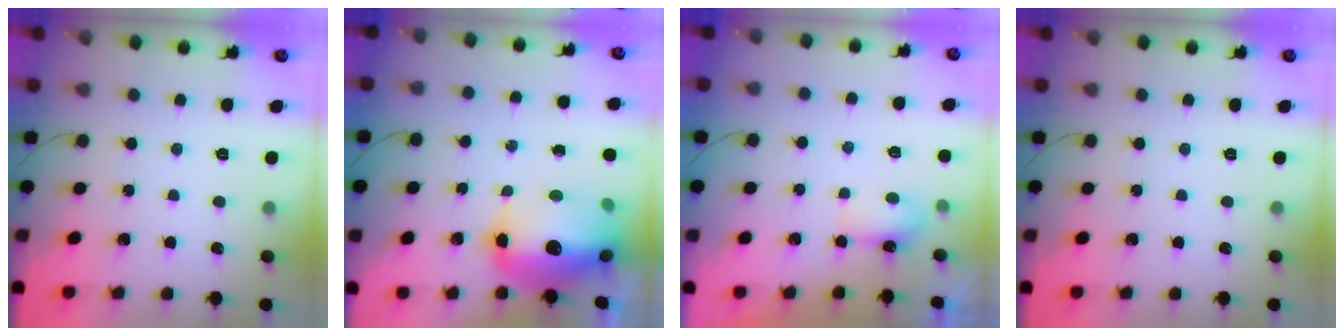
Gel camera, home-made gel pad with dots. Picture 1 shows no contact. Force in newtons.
{"total": 19.2, "press": 17.0, "slide": 9.0}
{"total": 3.6, "press": 3.6, "slide": 0.7}
{"total": 0.0}